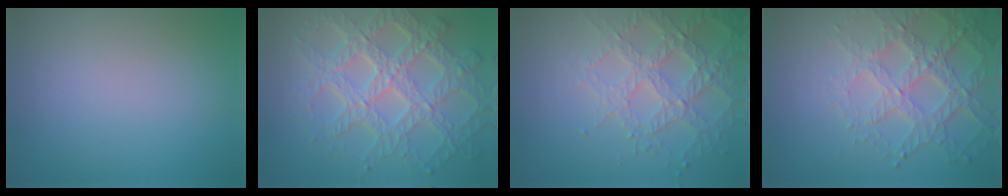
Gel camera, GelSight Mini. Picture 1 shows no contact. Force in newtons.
{"total": 7.7, "press": 5.8, "slide": 5.1}
{"total": 4.4, "press": 4.1, "slide": 1.6}
{"total": 4.7, "press": 4.1, "slide": 2.3}